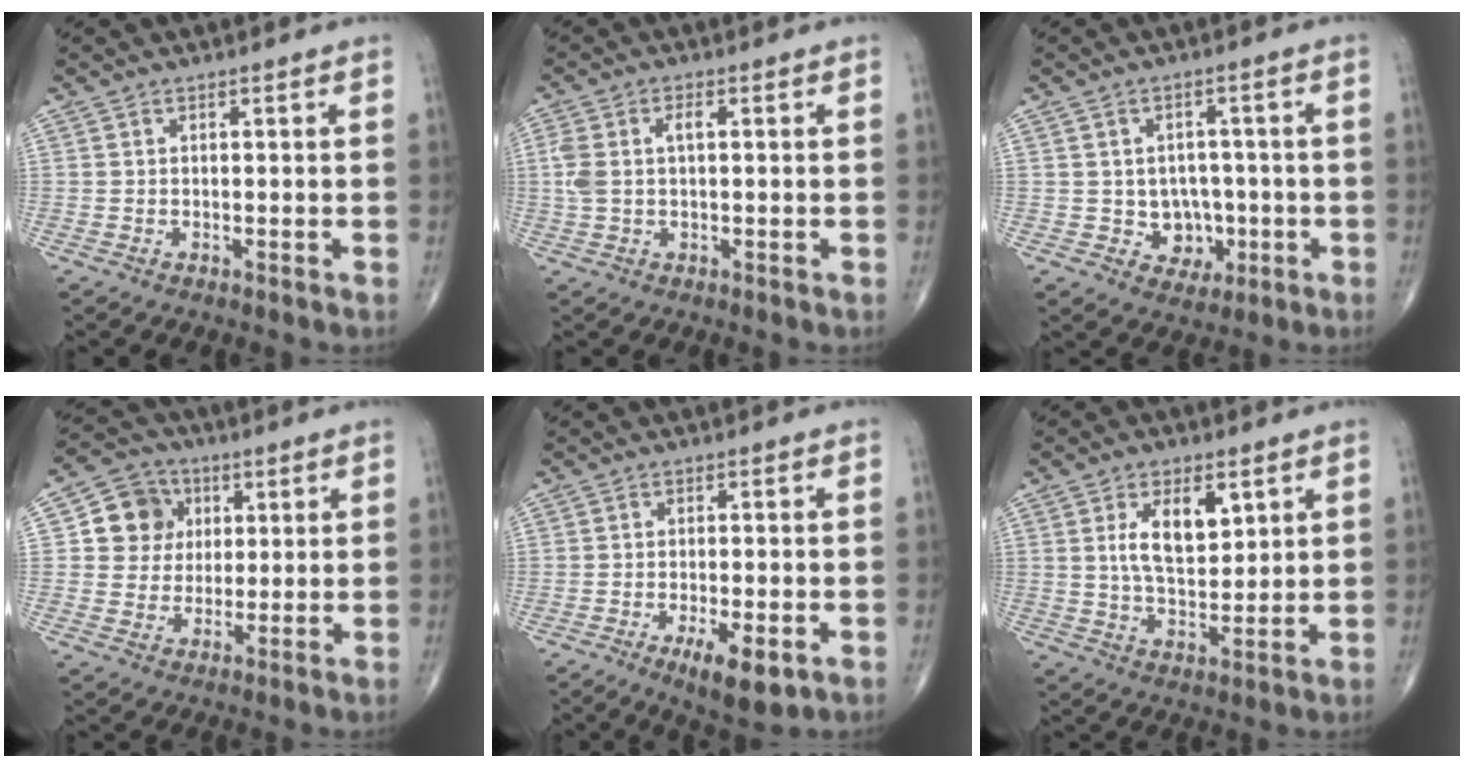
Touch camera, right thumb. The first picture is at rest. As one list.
[{"total": 5.3, "force": [0.7, 2.8, 4.4], "torque": [-0.117, 0.020, 0.015]}, {"total": 6.2, "force": [-1.1, 5.4, 2.7], "torque": [0.004, 0.013, -0.008]}, {"total": 9.3, "force": [2.2, 8.5, 3.0], "torque": [-0.012, 0.000, 0.033]}, {"total": 8.0, "force": [-3.3, 2.7, 6.7], "torque": [-0.101, -0.007, -0.046]}, {"total": 9.6, "force": [3.3, 4.9, 7.5], "torque": [-0.107, -0.017, 0.062]}]